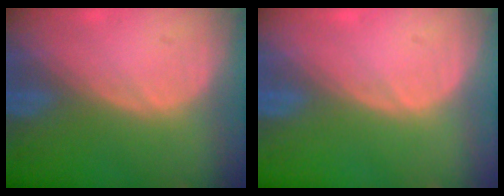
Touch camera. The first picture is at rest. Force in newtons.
{"total": 0.0}